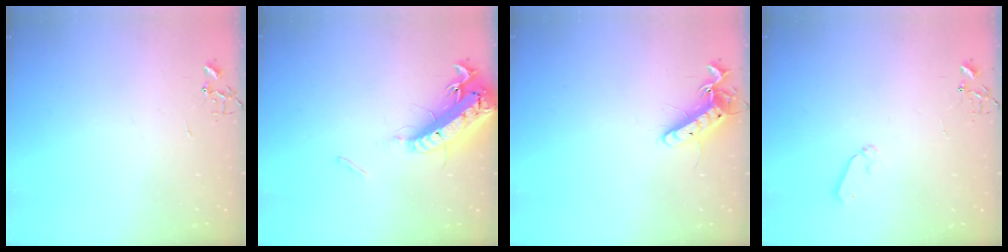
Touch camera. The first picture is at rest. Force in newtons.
{"total": 19.7, "press": 19.2, "slide": 4.1}
{"total": 12.3, "press": 12.2, "slide": 0.9}
{"total": 5.7, "press": 5.7, "slide": 0.5}